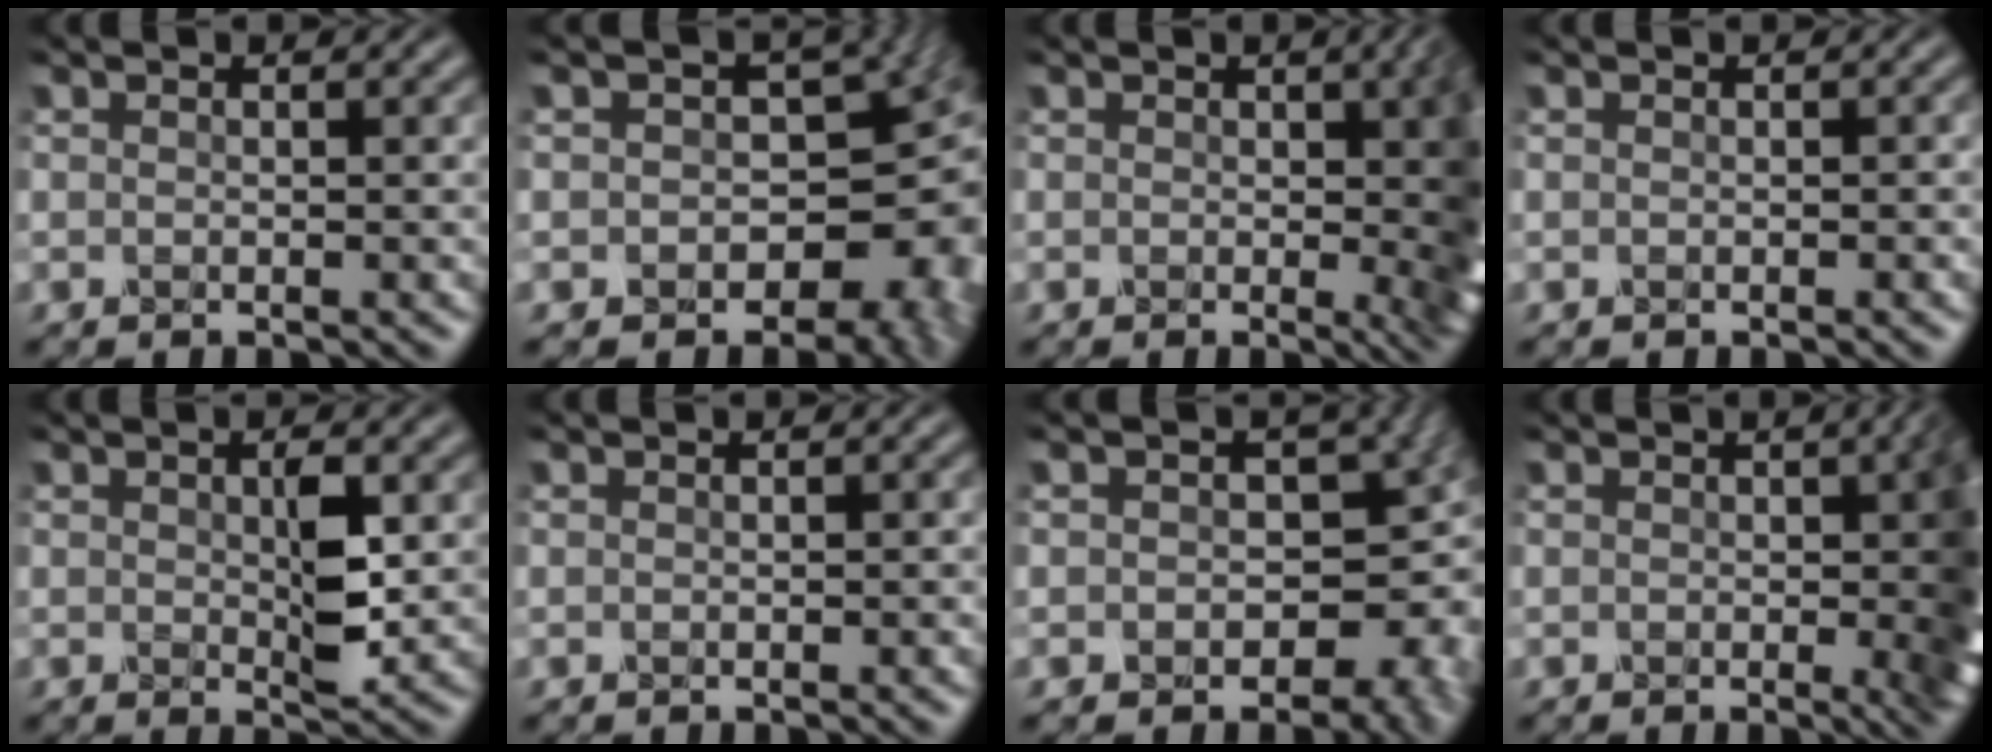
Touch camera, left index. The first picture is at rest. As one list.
[{"total": 10.9, "force": [-0.4, 8.0, 7.4], "torque": [-0.069, -0.021, 0.000]}, {"total": 7.2, "force": [0.1, 2.8, 6.6], "torque": [-0.054, -0.004, 0.003]}, {"total": 0.0}, {"total": 3.2, "force": [0.3, 1.2, 3.0], "torque": [-0.052, -0.006, 0.008]}, {"total": 0.0}, {"total": 9.9, "force": [-0.8, 7.5, 6.4], "torque": [-0.042, -0.010, -0.006]}, {"total": 6.1, "force": [0.1, 1.8, 5.8], "torque": [-0.051, -0.002, 0.003]}]